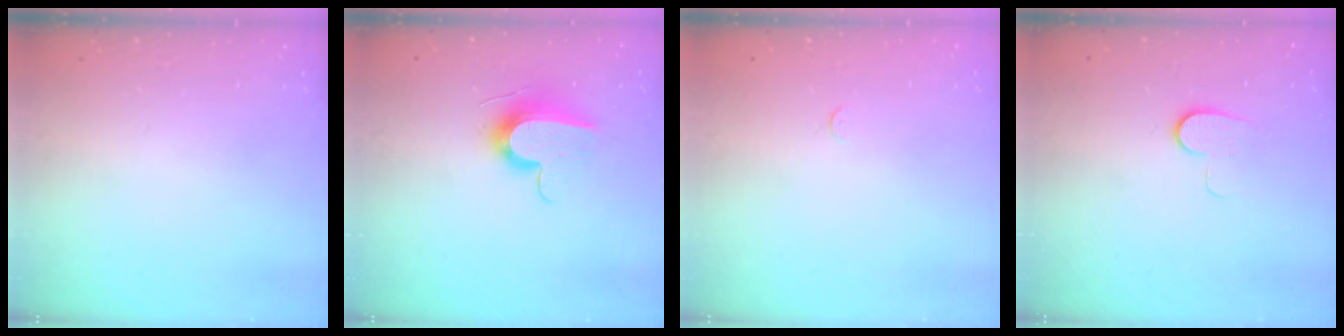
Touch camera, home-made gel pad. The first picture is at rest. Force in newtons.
{"total": 12.4, "press": 12.4, "slide": 0.4}
{"total": 2.3, "press": 2.3, "slide": 0.3}
{"total": 7.0, "press": 7.0, "slide": 0.6}